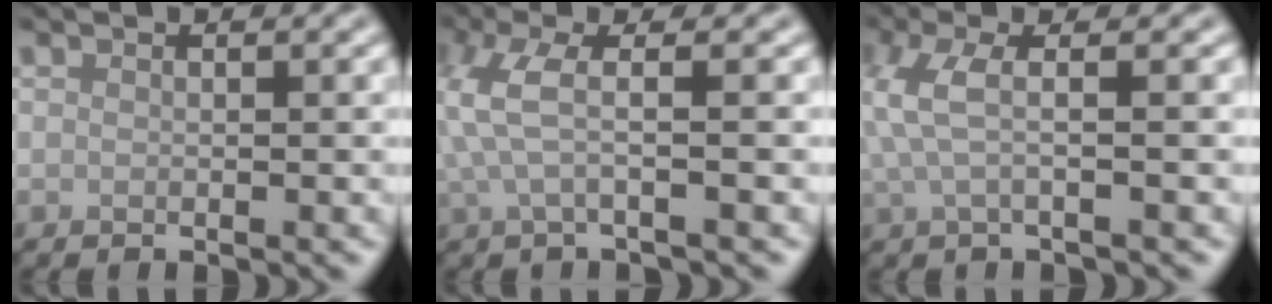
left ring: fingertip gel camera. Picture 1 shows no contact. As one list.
[{"total": 3.1, "force": [0.4, 0.6, 3.0], "torque": [-0.076, 0.000, 0.008]}, {"total": 2.9, "force": [0.3, 0.7, 2.8], "torque": [-0.066, 0.004, 0.003]}]